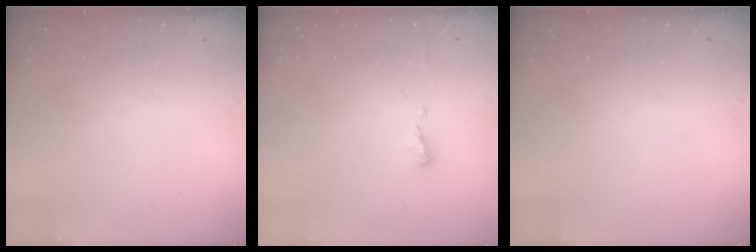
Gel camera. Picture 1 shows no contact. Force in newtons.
{"total": 4.9, "press": 4.9, "slide": 0.6}
{"total": 0.0}